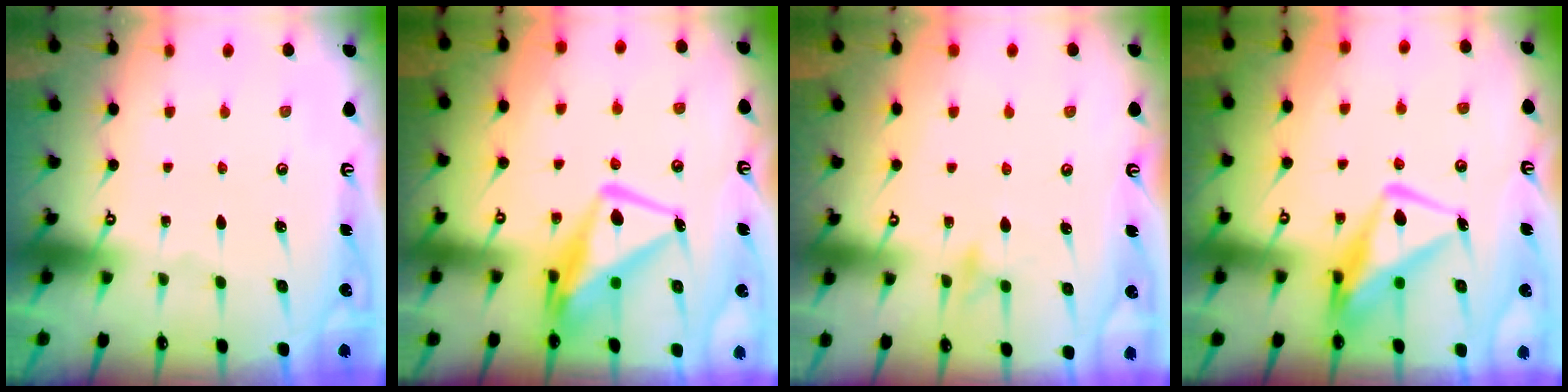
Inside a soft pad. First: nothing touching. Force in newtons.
{"total": 11.7, "press": 11.7, "slide": 1.0}
{"total": 8.3, "press": 8.3, "slide": 0.9}
{"total": 10.7, "press": 10.6, "slide": 1.2}